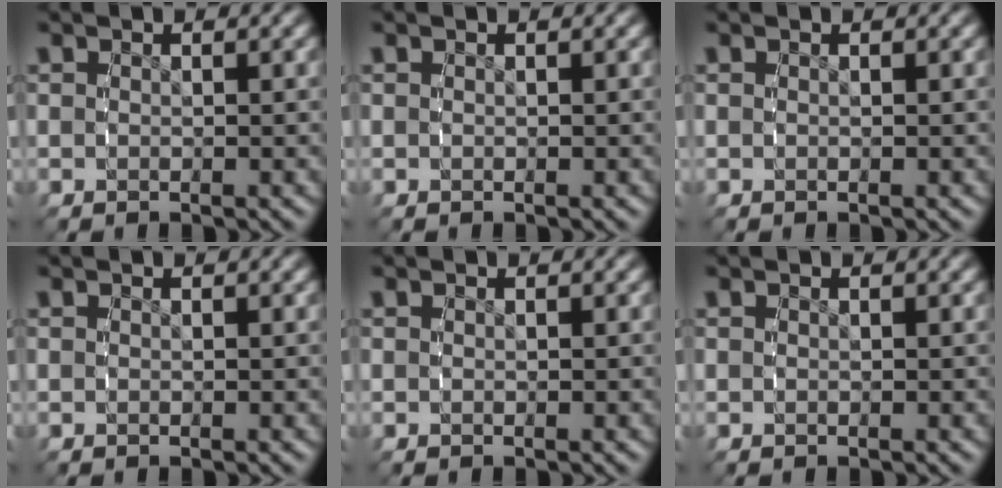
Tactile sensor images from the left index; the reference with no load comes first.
{"total": 0.0}
{"total": 0.0}
{"total": 0.0}
{"total": 0.0}
{"total": 0.0}